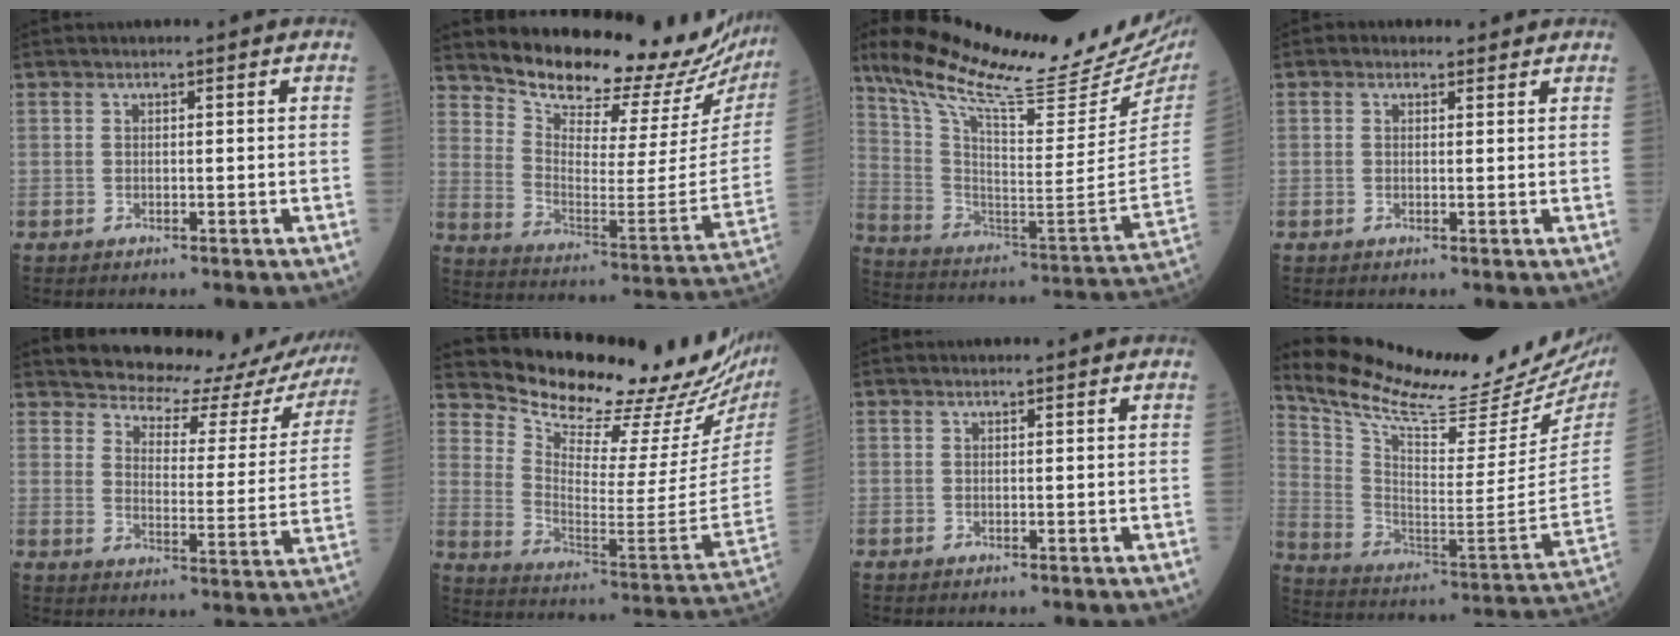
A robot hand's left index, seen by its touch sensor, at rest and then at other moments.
{"total": 22.6, "force": [21.4, 3.6, 6.5], "torque": [-0.112, -0.109, 0.283]}
{"total": 30.0, "force": [25.4, 3.6, 15.5], "torque": [-0.267, -0.065, 0.369]}
{"total": 1.6, "force": [1.2, 1.1, 0.3], "torque": [-0.007, 0.009, 0.013]}
{"total": 17.1, "force": [16.1, 4.4, 3.6], "torque": [-0.023, -0.057, 0.176]}
{"total": 23.6, "force": [21.8, 1.3, 9.0], "torque": [-0.158, -0.117, 0.296]}
{"total": 1.0, "force": [0.9, -0.1, 0.2], "torque": [-0.009, 0.006, 0.015]}
{"total": 26.1, "force": [23.8, 2.6, 10.4], "torque": [-0.185, -0.092, 0.344]}